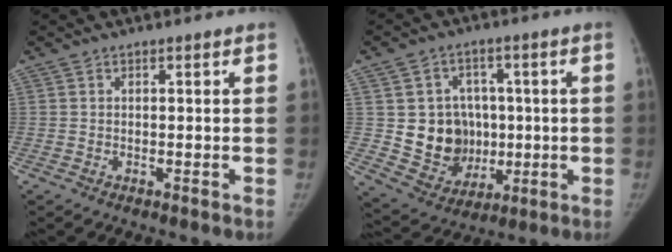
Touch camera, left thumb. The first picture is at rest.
{"total": 12.6, "force": [0.2, 11.3, 5.6], "torque": [-0.044, 0.002, 0.027]}